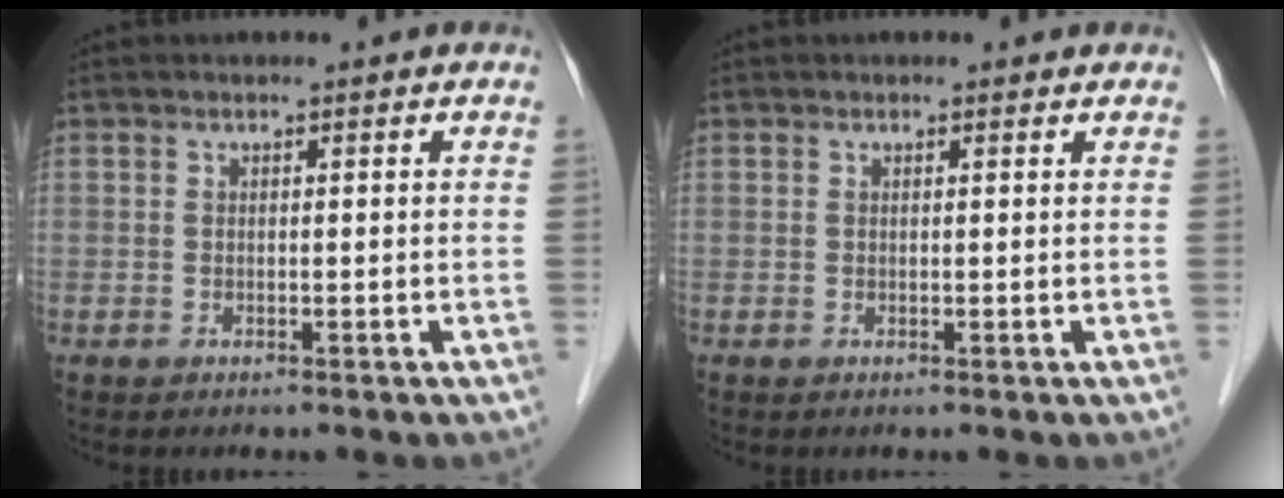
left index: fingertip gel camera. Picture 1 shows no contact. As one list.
[{"total": 0.7, "force": [0.5, 0.4, 0.2], "torque": [-0.009, -0.003, 0.005]}]